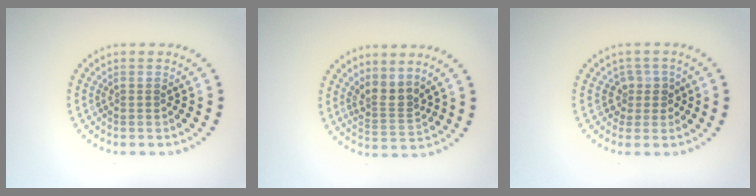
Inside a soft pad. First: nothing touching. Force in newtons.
{"total": 2.6, "press": 1.9, "slide": 1.8}
{"total": 2.0, "press": 1.5, "slide": 1.3}